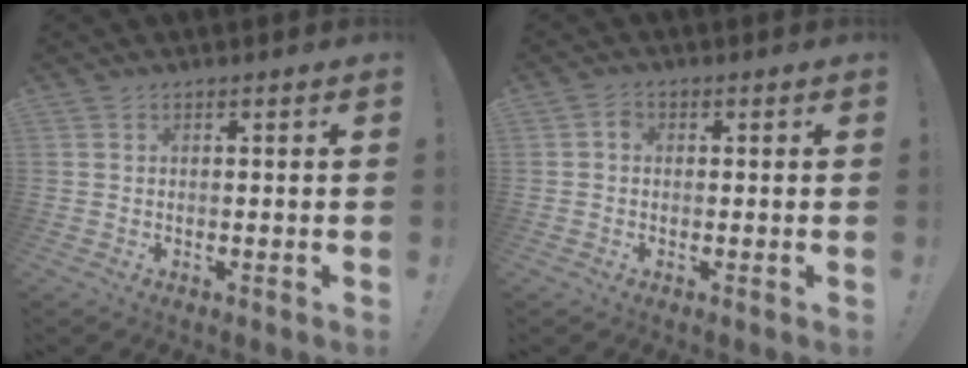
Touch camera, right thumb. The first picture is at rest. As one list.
[{"total": 1.8, "force": [-0.3, 1.5, 1.0], "torque": [-0.014, 0.005, -0.008]}]